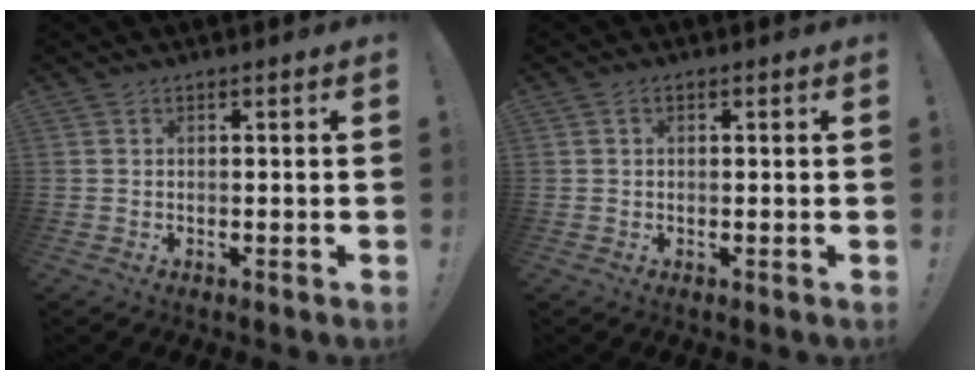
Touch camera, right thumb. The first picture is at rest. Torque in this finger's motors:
{"motor_torque": [-0.01, -0.24, -0.36, 0.21, 0.09]}